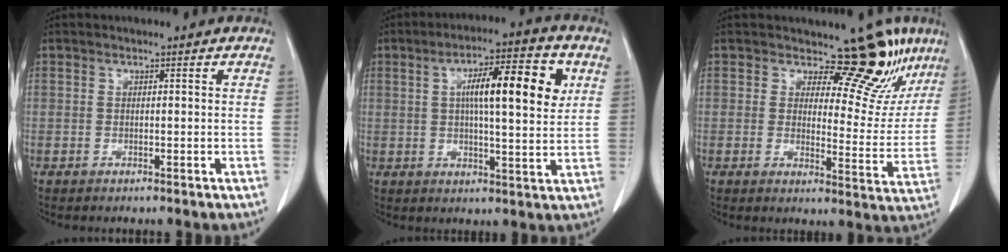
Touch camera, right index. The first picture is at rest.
{"total": 12.4, "force": [3.6, 2.3, 11.6], "torque": [-0.178, 0.018, 0.049]}
{"total": 11.8, "force": [9.5, 3.9, 5.7], "torque": [-0.051, -0.032, 0.104]}